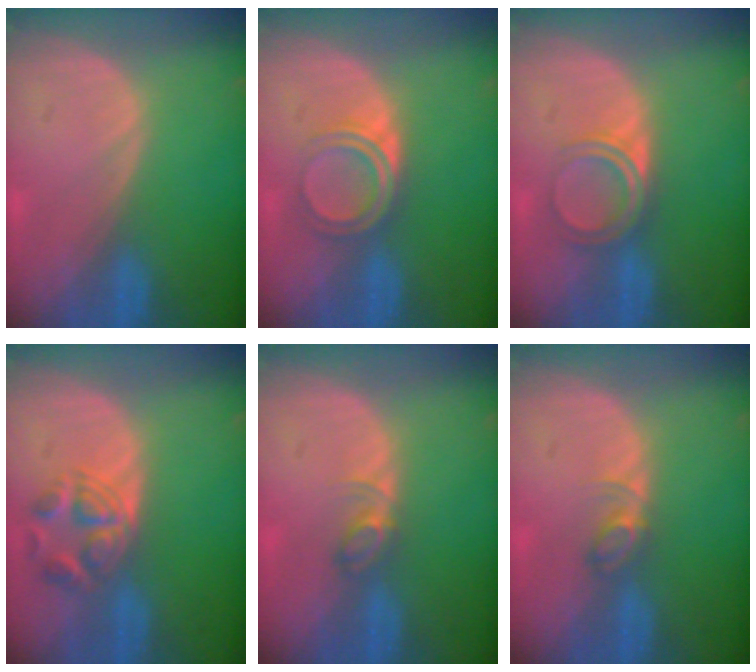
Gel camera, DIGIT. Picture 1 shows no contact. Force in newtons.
{"total": 5.0, "press": 4.2, "slide": 2.6}
{"total": 4.7, "press": 4.1, "slide": 2.3}
{"total": 5.5, "press": 5.1, "slide": 2.0}
{"total": 2.5, "press": 2.5, "slide": 0.4}
{"total": 2.5, "press": 2.5, "slide": 0.4}